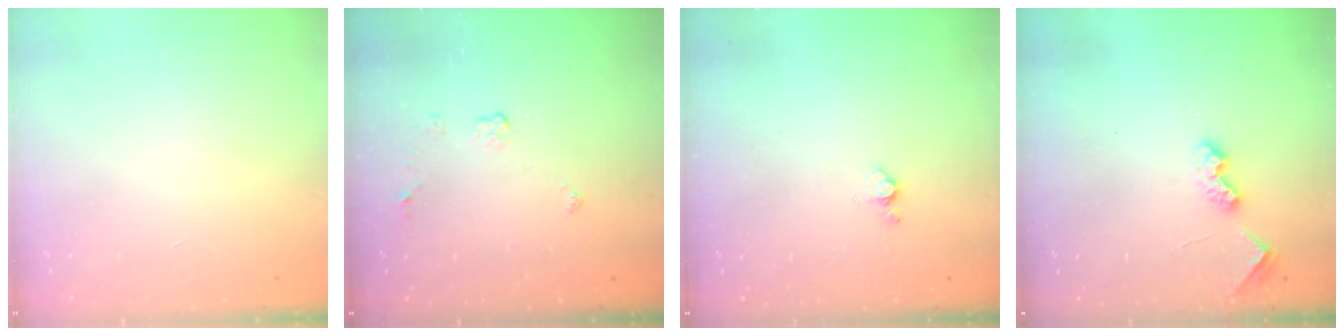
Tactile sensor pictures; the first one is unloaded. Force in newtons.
{"total": 4.0, "press": 3.9, "slide": 0.6}
{"total": 3.6, "press": 3.5, "slide": 0.6}
{"total": 5.9, "press": 5.8, "slide": 0.8}